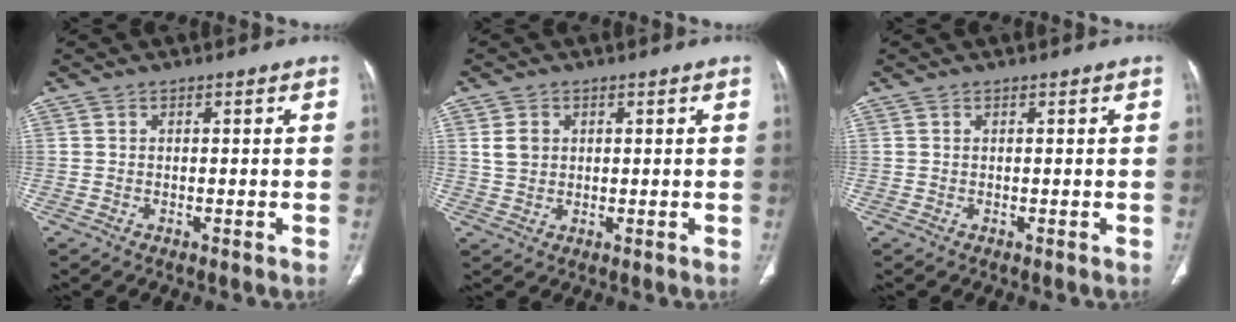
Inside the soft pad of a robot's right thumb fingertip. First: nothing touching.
{"total": 3.4, "force": [0.9, 2.8, 1.6], "torque": [-0.018, 0.000, 0.021]}
{"total": 0.0}